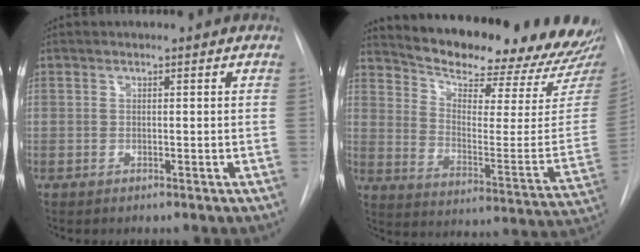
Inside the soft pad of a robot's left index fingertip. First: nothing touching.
{"total": 24.9, "force": [22.7, 4.2, 9.4], "torque": [-0.146, -0.086, 0.294]}